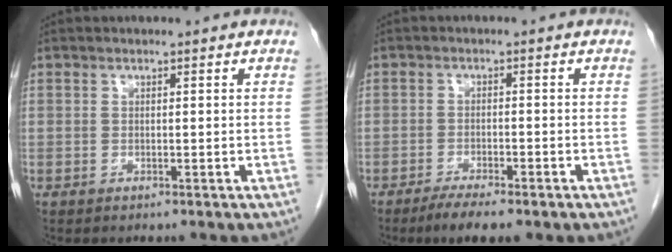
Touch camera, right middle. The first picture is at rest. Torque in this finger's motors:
{"motor_torque": [1.00, -0.71, 0.04, 0.07]}